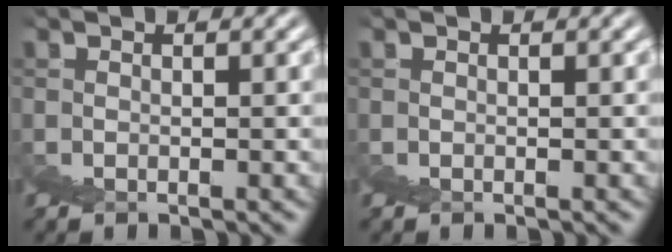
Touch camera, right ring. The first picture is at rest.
{"total": 0.0}